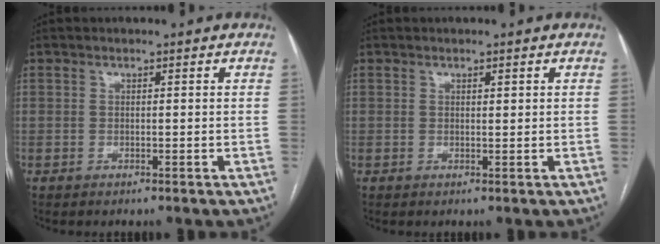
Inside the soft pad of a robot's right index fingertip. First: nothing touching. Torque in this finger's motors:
{"motor_torque": [-0.15, 0.30, -0.09, 0.00]}